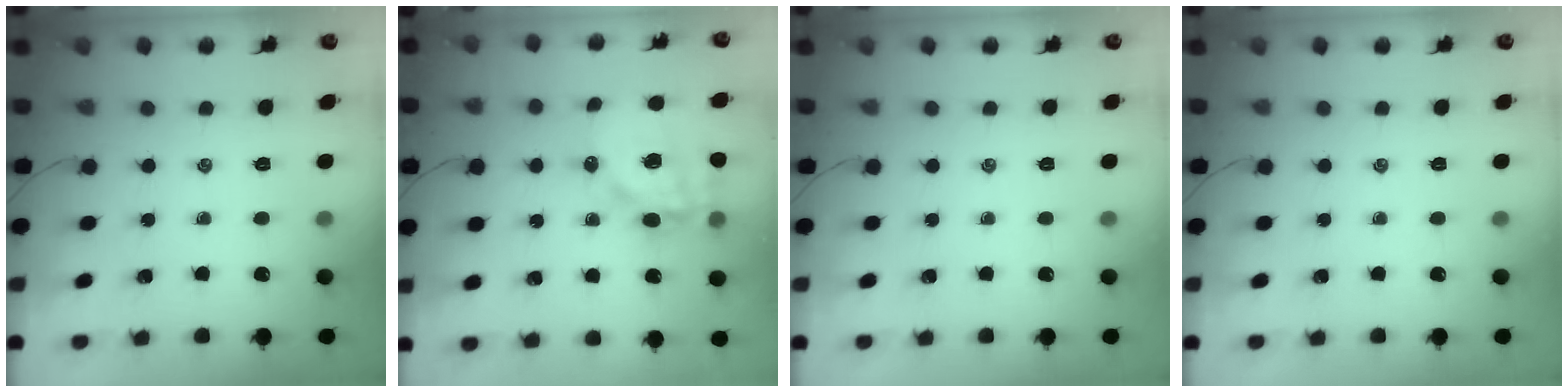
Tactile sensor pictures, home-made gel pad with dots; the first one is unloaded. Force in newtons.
{"total": 15.7, "press": 15.3, "slide": 3.7}
{"total": 0.0}
{"total": 0.0}